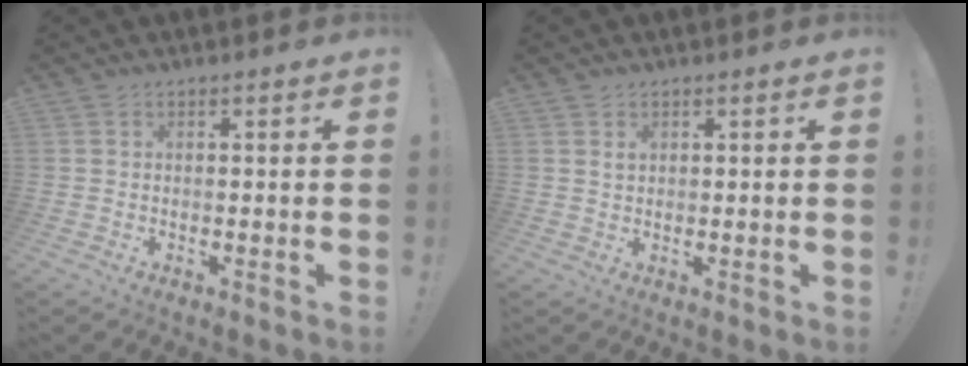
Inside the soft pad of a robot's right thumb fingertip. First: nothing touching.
{"total": 1.2, "force": [0.7, 0.7, 0.7], "torque": [0.000, -0.006, 0.011]}